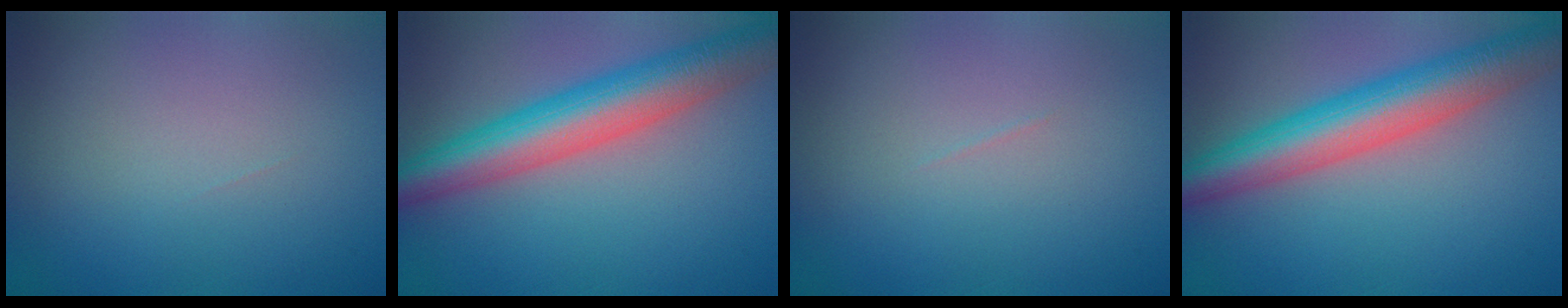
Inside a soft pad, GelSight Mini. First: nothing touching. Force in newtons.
{"total": 8.1, "press": 8.1, "slide": 0.4}
{"total": 0.0}
{"total": 8.1, "press": 8.1, "slide": 0.4}